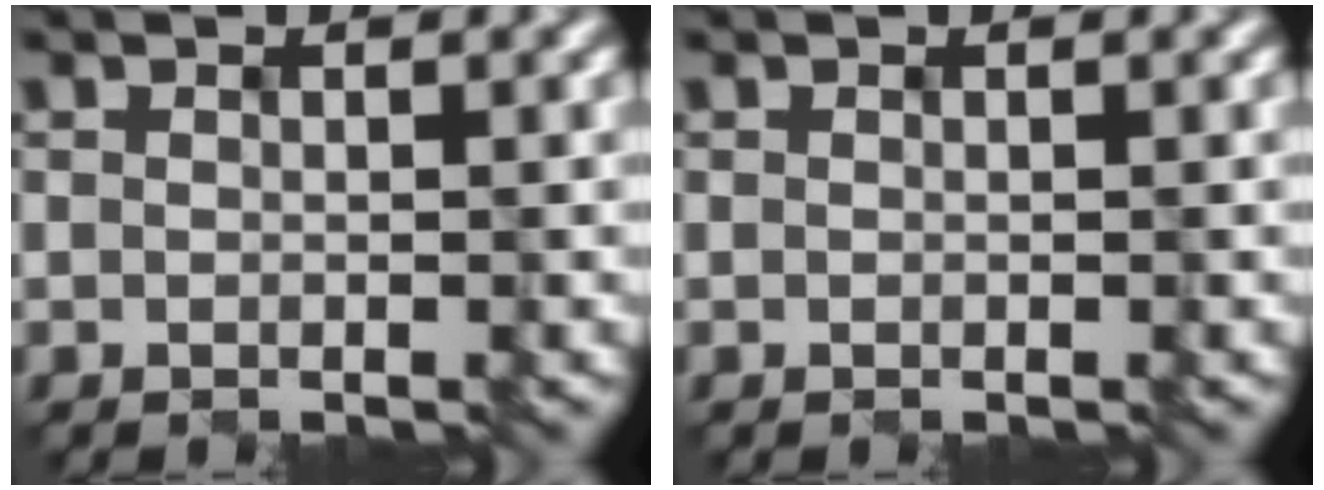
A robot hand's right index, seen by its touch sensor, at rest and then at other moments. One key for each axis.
{"total": 0.0}